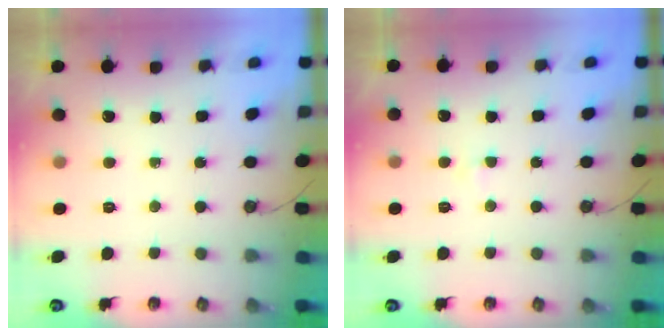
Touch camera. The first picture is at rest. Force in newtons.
{"total": 1.6, "press": 1.6, "slide": 0.2}